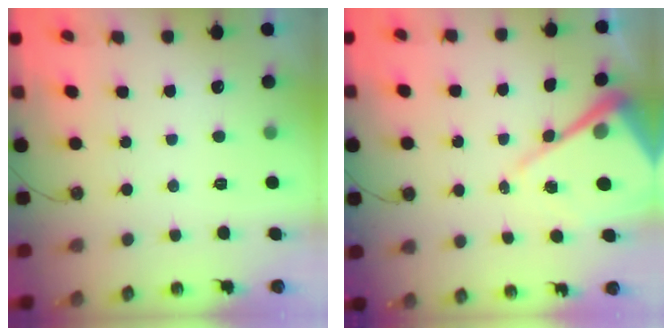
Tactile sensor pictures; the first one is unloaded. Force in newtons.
{"total": 12.6, "press": 12.5, "slide": 1.3}